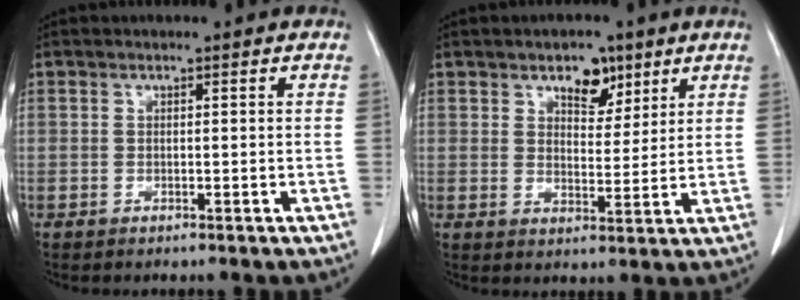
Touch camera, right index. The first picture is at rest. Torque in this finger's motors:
{"motor_torque": [0.36, 0.38, 0.08, 0.06]}